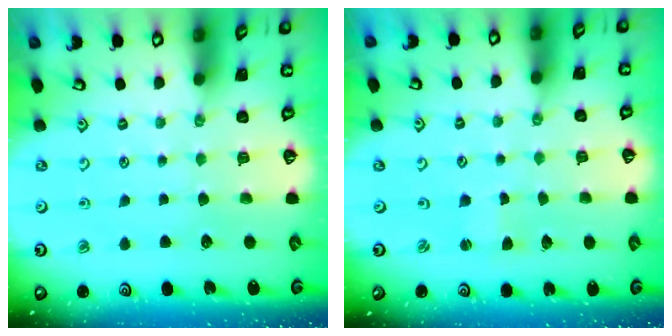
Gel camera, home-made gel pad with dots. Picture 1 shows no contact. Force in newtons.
{"total": 1.4, "press": 1.4, "slide": 0.3}